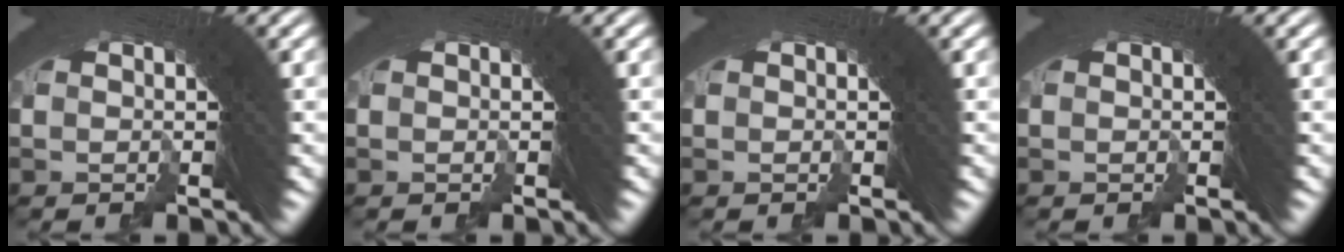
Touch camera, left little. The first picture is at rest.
{"total": 0.0}
{"total": 0.0}
{"total": 0.0}